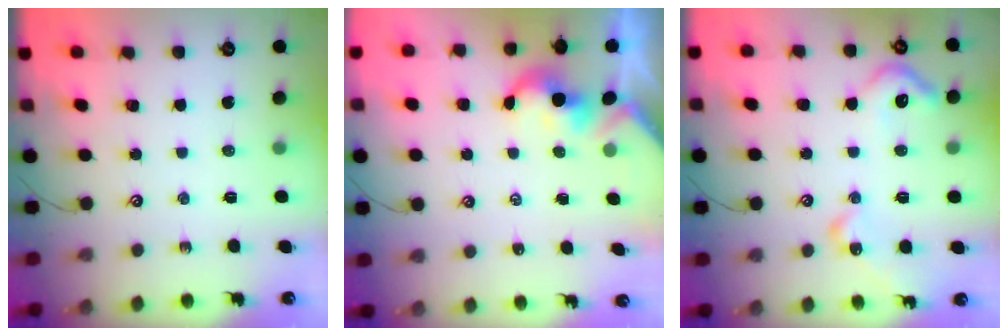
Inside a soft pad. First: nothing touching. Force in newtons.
{"total": 2.0, "press": 1.9, "slide": 0.4}
{"total": 8.6, "press": 8.5, "slide": 0.6}